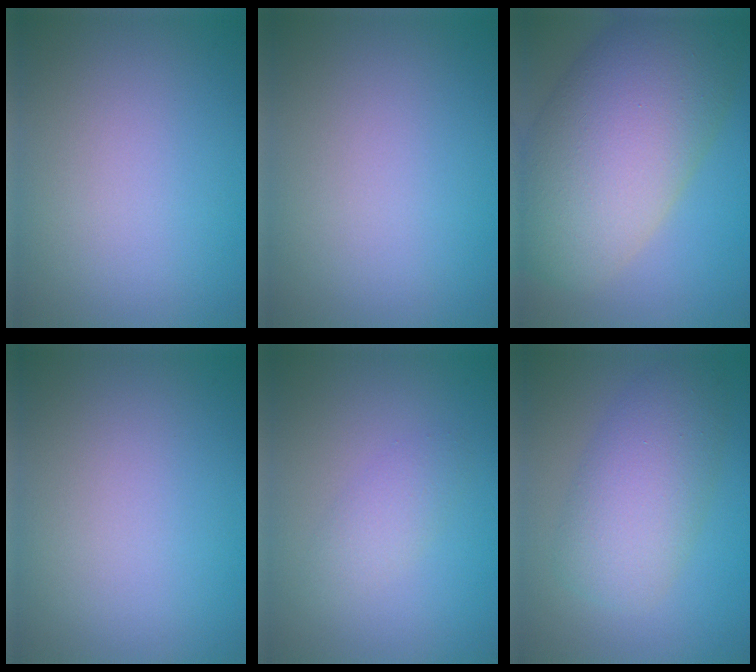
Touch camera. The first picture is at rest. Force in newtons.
{"total": 0.0}
{"total": 13.4, "press": 13.3, "slide": 0.5}
{"total": 0.0}
{"total": 1.8, "press": 1.8, "slide": 0.1}
{"total": 5.8, "press": 5.8, "slide": 0.3}